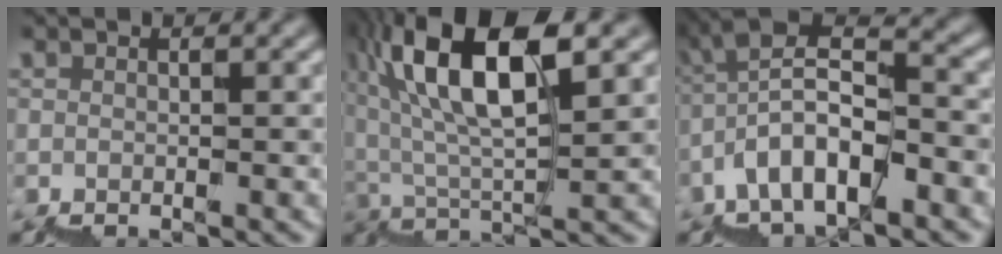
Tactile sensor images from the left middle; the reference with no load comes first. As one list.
[{"total": 9.8, "force": [5.3, 2.5, 7.9], "torque": [-0.139, 0.024, 0.098]}, {"total": 7.7, "force": [-2.0, 3.4, 6.6], "torque": [-0.122, 0.028, -0.032]}]